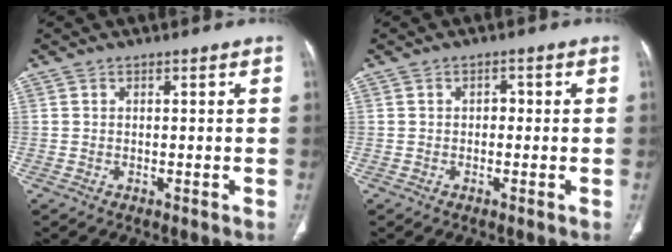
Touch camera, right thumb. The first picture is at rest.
{"total": 1.4, "force": [-0.1, 1.1, 0.9], "torque": [-0.004, 0.005, -0.008]}